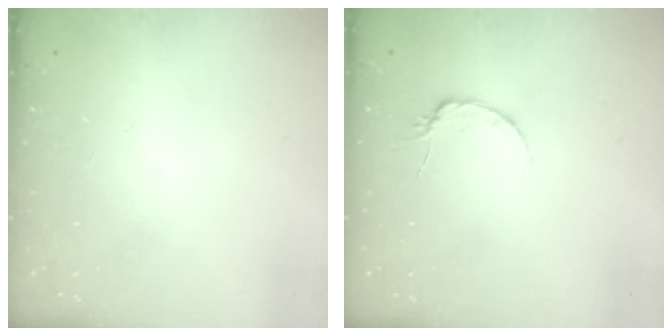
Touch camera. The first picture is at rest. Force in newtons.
{"total": 5.3, "press": 5.2, "slide": 0.6}